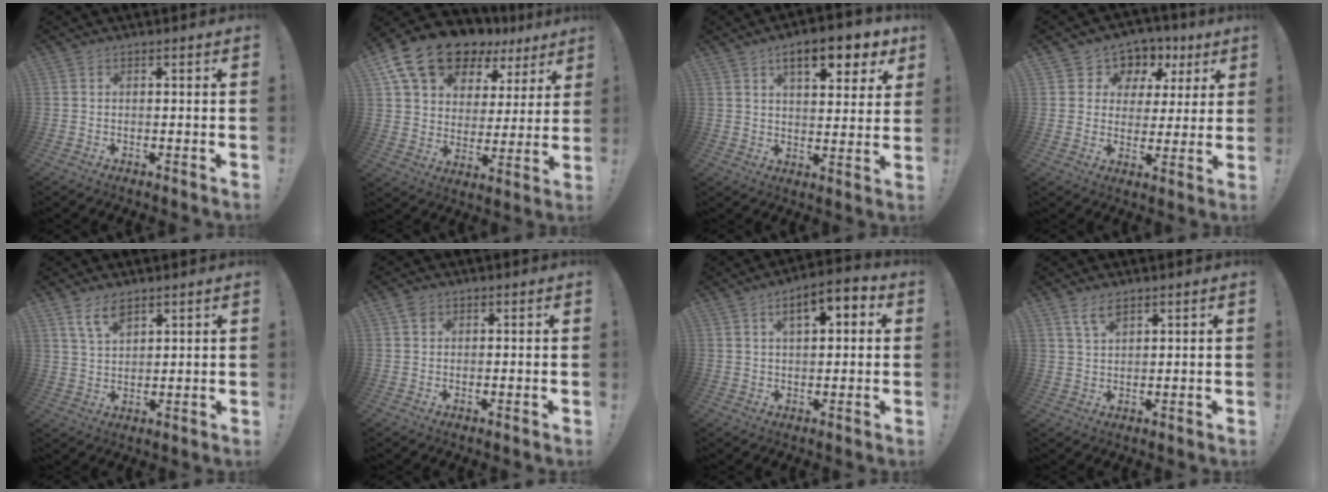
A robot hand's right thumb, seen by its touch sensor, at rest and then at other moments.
{"total": 17.2, "force": [12.3, 9.1, 7.8], "torque": [-0.140, -0.080, 0.227]}
{"total": 11.2, "force": [6.3, 4.2, 8.3], "torque": [-0.121, -0.026, 0.105]}
{"total": 7.7, "force": [3.0, 6.8, 2.0], "torque": [-0.029, -0.023, 0.058]}
{"total": 6.7, "force": [4.7, 2.9, 3.9], "torque": [-0.074, -0.020, 0.088]}
{"total": 2.1, "force": [1.1, 1.6, 0.8], "torque": [-0.016, 0.003, 0.021]}
{"total": 7.6, "force": [2.5, 3.5, 6.3], "torque": [-0.090, -0.006, 0.038]}
{"total": 4.7, "force": [3.2, 1.8, 2.9], "torque": [-0.049, -0.015, 0.058]}